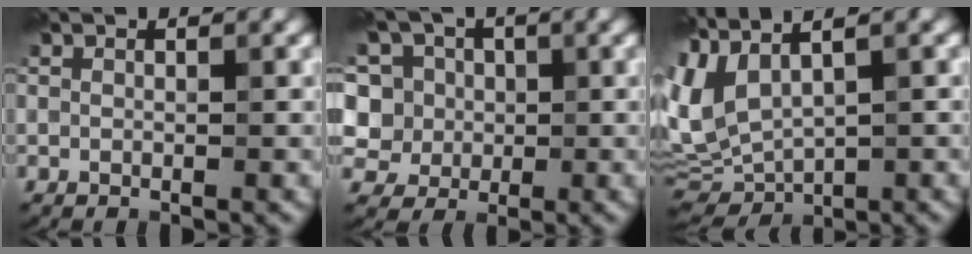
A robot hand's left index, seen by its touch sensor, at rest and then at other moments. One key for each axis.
{"total": 8.3, "fx": 2.2, "fy": 7.5, "fz": 2.8, "tx": -0.061, "ty": 0.040, "tz": 0.016}
{"total": 7.9, "fx": 1.7, "fy": 3.4, "fz": 6.9, "tx": -0.174, "ty": -0.002, "tz": 0.051}